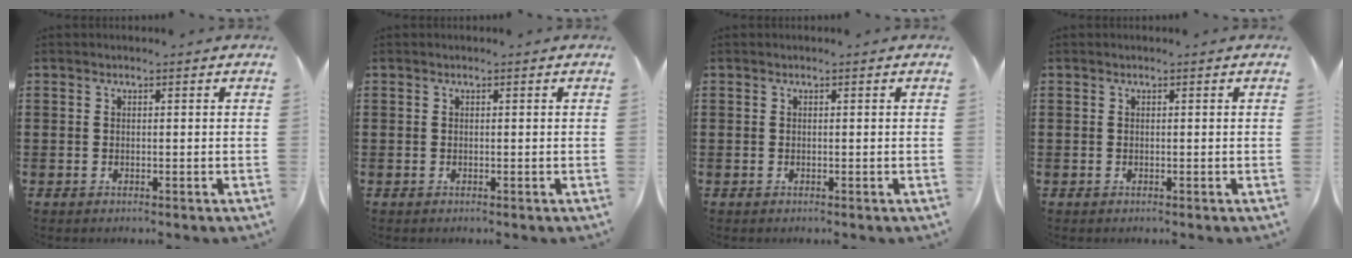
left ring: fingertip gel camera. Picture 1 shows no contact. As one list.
[{"total": 0.0}, {"total": 0.0}, {"total": 0.0}]